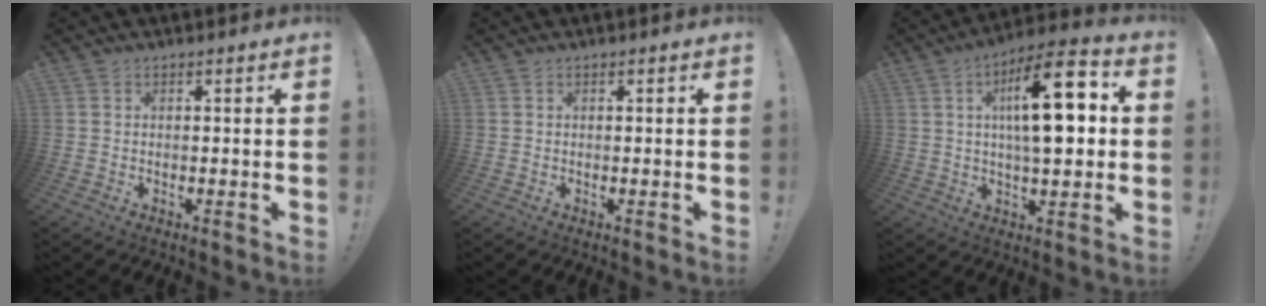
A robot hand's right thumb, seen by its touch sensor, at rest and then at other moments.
{"total": 0.0}
{"total": 17.9, "force": [3.1, 6.3, 16.5], "torque": [-0.254, -0.002, 0.038]}